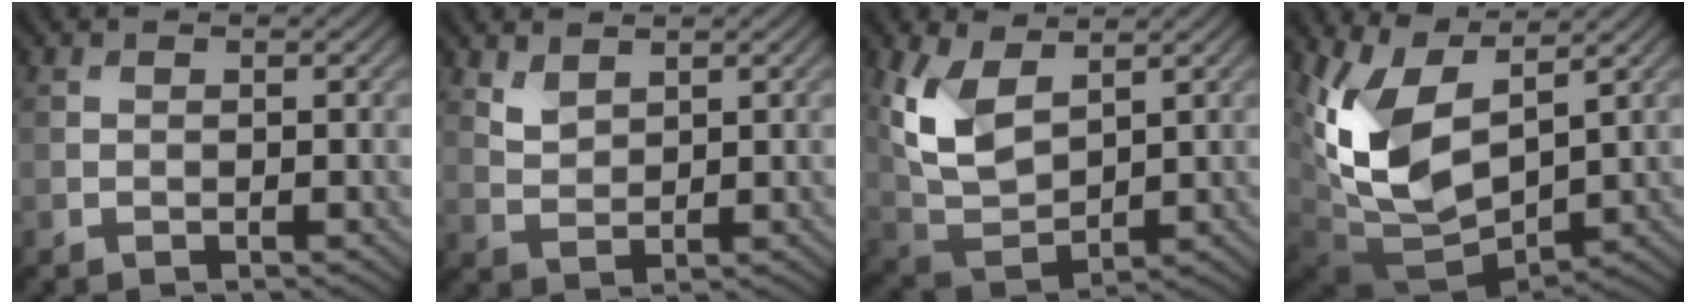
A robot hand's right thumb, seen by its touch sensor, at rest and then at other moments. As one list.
[{"total": 2.6, "force": [2.0, 1.3, 1.2], "torque": [-0.035, -0.004, 0.046]}, {"total": 9.2, "force": [3.9, 5.0, 6.6], "torque": [-0.171, -0.003, 0.080]}, {"total": 12.1, "force": [3.6, 7.0, 9.2], "torque": [-0.225, -0.012, 0.079]}]